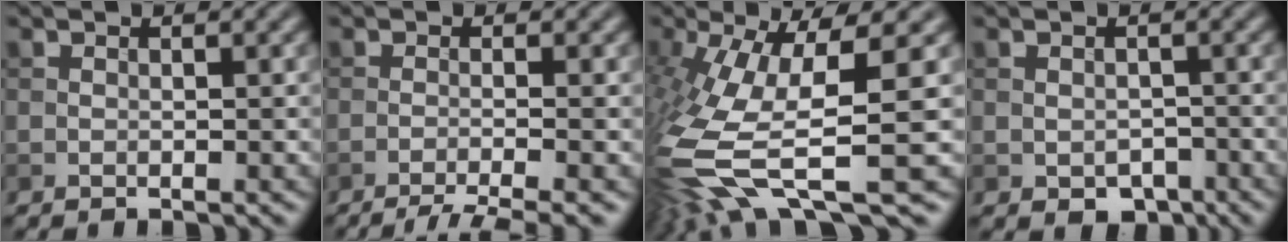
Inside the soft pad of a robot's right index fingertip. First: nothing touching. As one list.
[{"total": 4.5, "force": [-3.0, 0.7, 3.2], "torque": [-0.043, 0.002, -0.062]}, {"total": 12.1, "force": [-3.9, 3.8, 10.9], "torque": [-0.240, -0.015, -0.062]}, {"total": 2.3, "force": [-1.2, 1.5, 1.3], "torque": [-0.017, -0.006, -0.016]}]